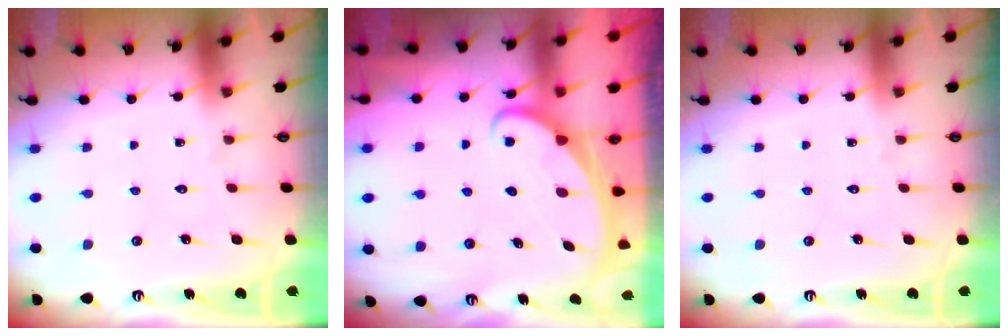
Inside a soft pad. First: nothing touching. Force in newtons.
{"total": 2.2, "press": 2.2, "slide": 0.2}
{"total": 0.0}